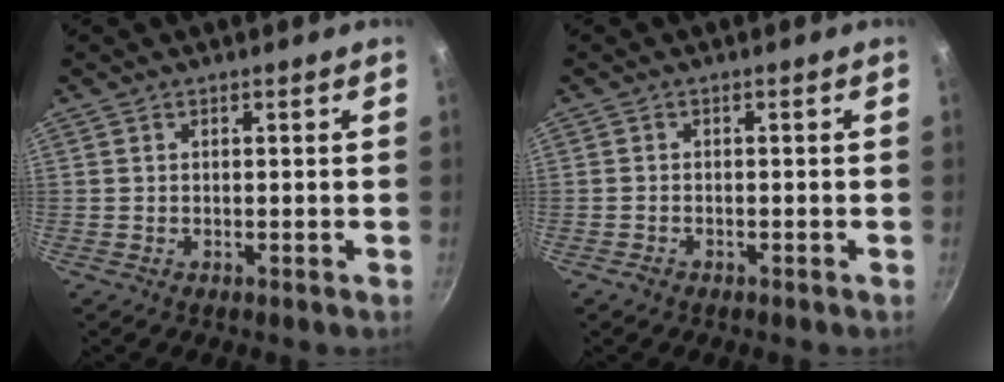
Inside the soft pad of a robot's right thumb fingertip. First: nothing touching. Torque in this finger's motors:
{"motor_torque": [-0.30, -0.08, -0.25, 0.10, -0.02]}